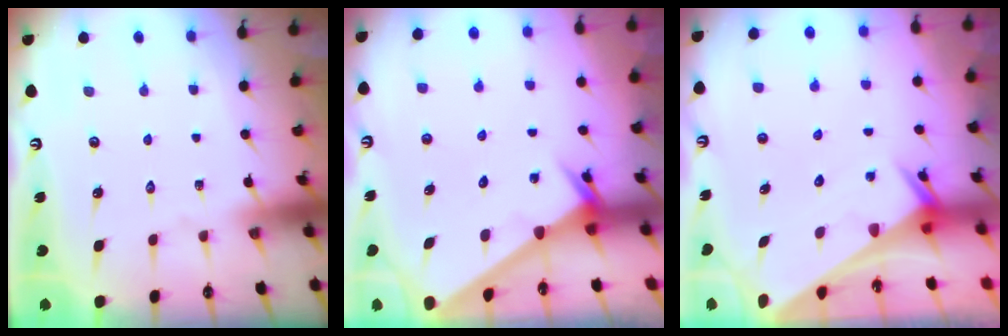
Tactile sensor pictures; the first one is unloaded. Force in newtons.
{"total": 2.6, "press": 2.6, "slide": 0.1}
{"total": 2.7, "press": 2.7, "slide": 0.1}